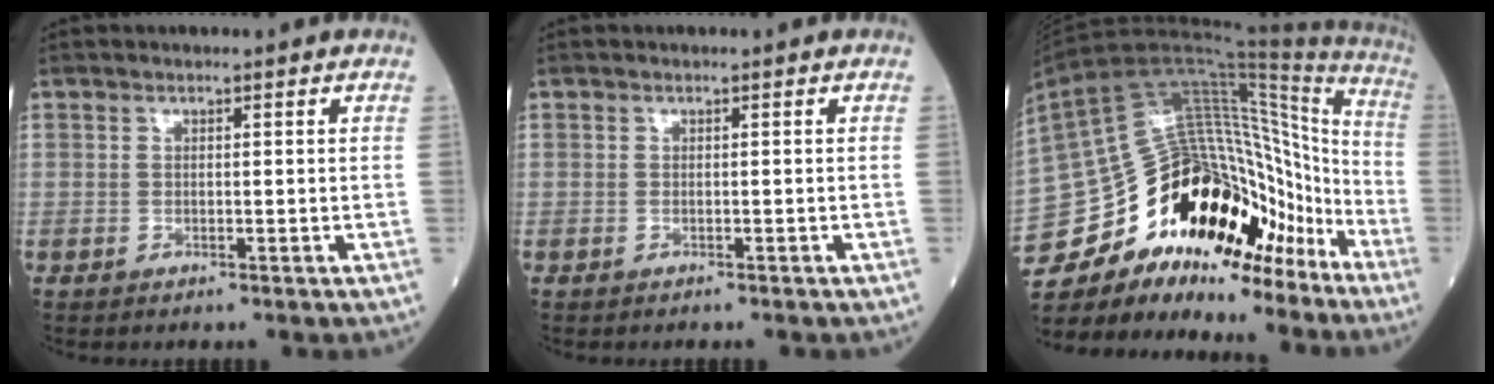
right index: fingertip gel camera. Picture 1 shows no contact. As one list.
[{"total": 0.6, "force": [-0.6, 0.0, 0.2], "torque": [-0.002, -0.001, -0.008]}, {"total": 31.6, "force": [-19.9, 13.6, 20.4], "torque": [-0.384, 0.029, -0.315]}]